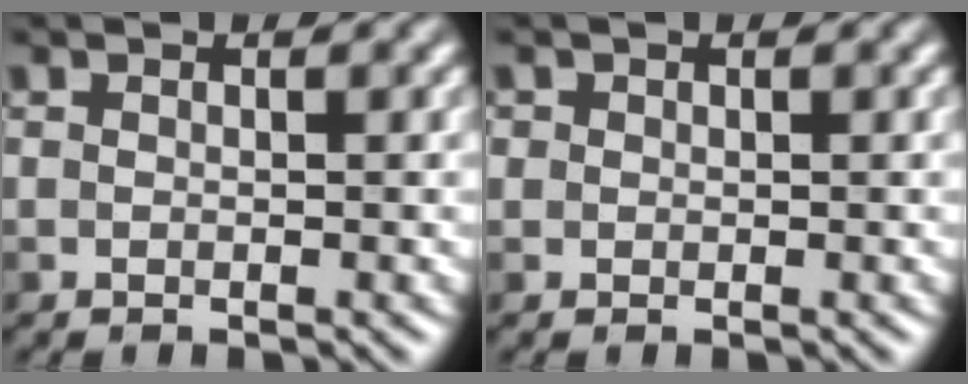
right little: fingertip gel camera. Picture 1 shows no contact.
{"total": 1.4, "force": [0.8, 1.1, 0.5], "torque": [-0.001, 0.011, 0.004]}